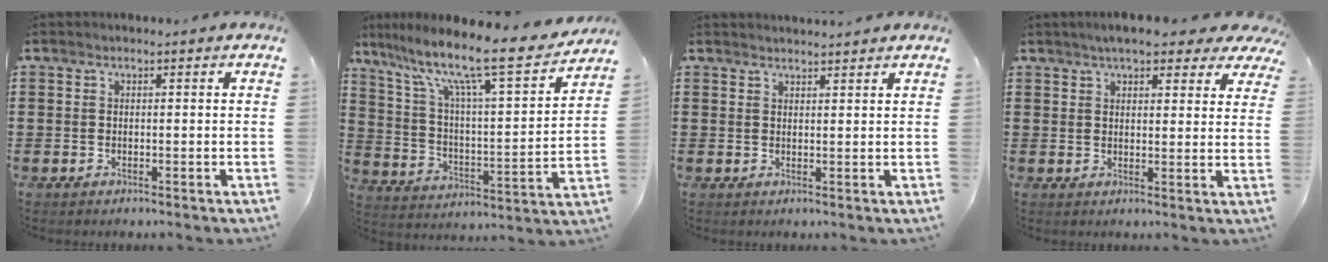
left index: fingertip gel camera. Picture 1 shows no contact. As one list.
[{"total": 12.5, "force": [9.6, 1.2, 7.9], "torque": [-0.171, -0.066, 0.150]}, {"total": 1.5, "force": [1.5, -0.1, 0.1], "torque": [-0.004, 0.001, 0.030]}, {"total": 5.6, "force": [4.6, 1.4, 2.8], "torque": [-0.053, -0.007, 0.080]}]